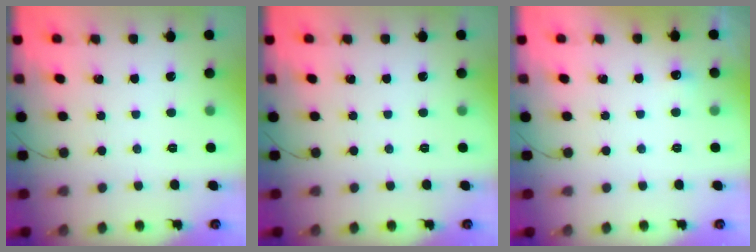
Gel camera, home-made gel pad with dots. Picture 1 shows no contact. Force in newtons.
{"total": 0.0}
{"total": 3.7, "press": 3.6, "slide": 1.1}